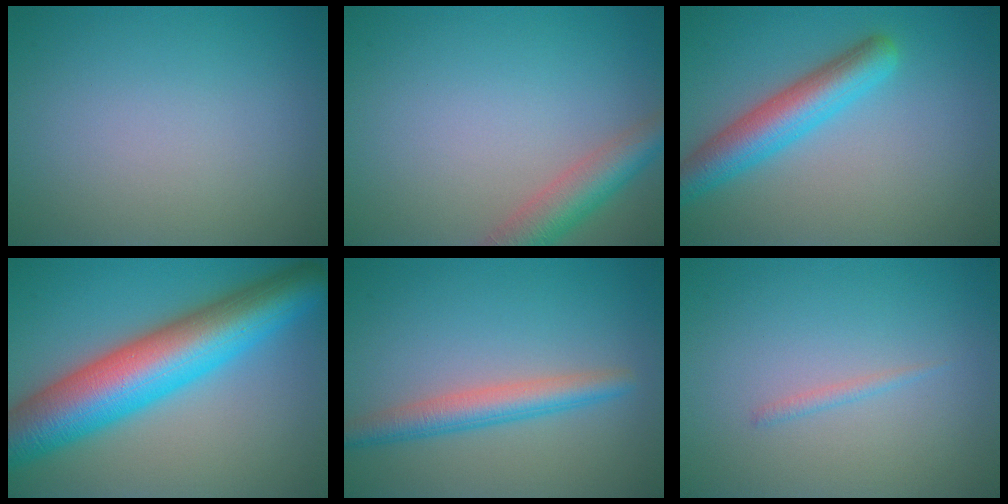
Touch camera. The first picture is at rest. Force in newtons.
{"total": 4.3, "press": 4.2, "slide": 0.2}
{"total": 5.1, "press": 5.1, "slide": 0.2}
{"total": 12.2, "press": 12.2, "slide": 0.2}
{"total": 3.4, "press": 3.4, "slide": 0.1}
{"total": 0.7, "press": 0.7, "slide": 0.0}